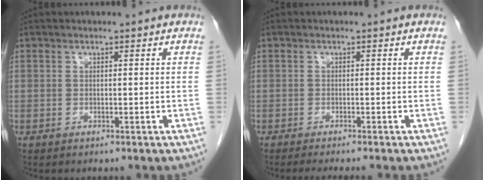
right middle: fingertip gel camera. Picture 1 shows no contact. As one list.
[{"total": 3.6, "force": [-3.1, -0.5, 1.8], "torque": [-0.020, -0.006, -0.047]}]